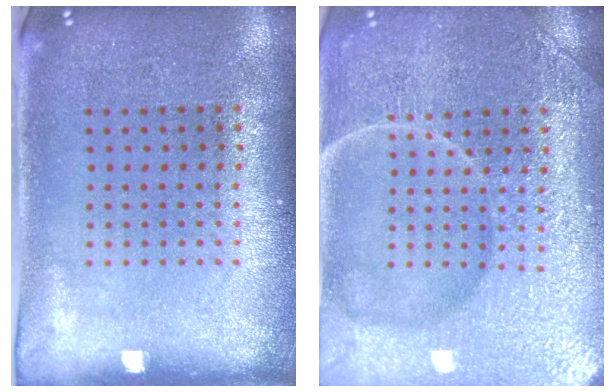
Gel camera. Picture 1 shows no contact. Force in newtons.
{"total": 7.4, "press": 7.4, "slide": 1.0}